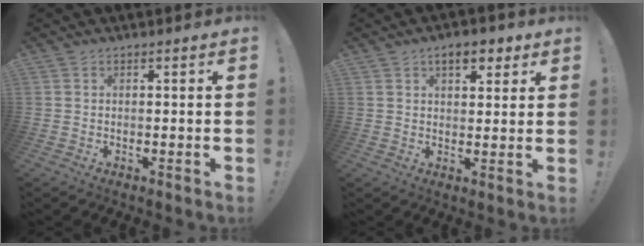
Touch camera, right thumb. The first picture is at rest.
{"total": 6.5, "force": [3.7, 3.3, 4.3], "torque": [-0.057, -0.004, 0.061]}